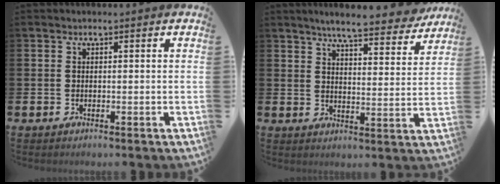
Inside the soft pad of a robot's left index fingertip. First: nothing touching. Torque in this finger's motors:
{"motor_torque": [0.19, -0.49, 0.83, 0.21]}